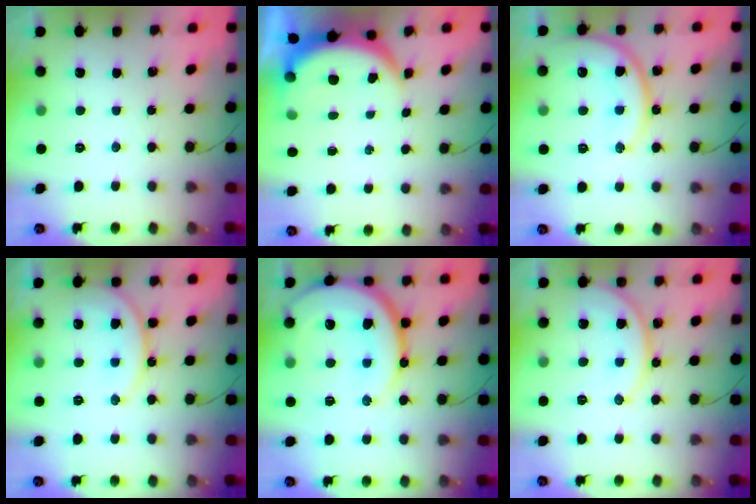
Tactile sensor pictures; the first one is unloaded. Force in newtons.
{"total": 6.6, "press": 6.6, "slide": 0.9}
{"total": 15.1, "press": 15.0, "slide": 1.5}
{"total": 15.0, "press": 14.9, "slide": 1.7}
{"total": 21.6, "press": 21.4, "slide": 2.9}
{"total": 11.4, "press": 11.4, "slide": 0.7}